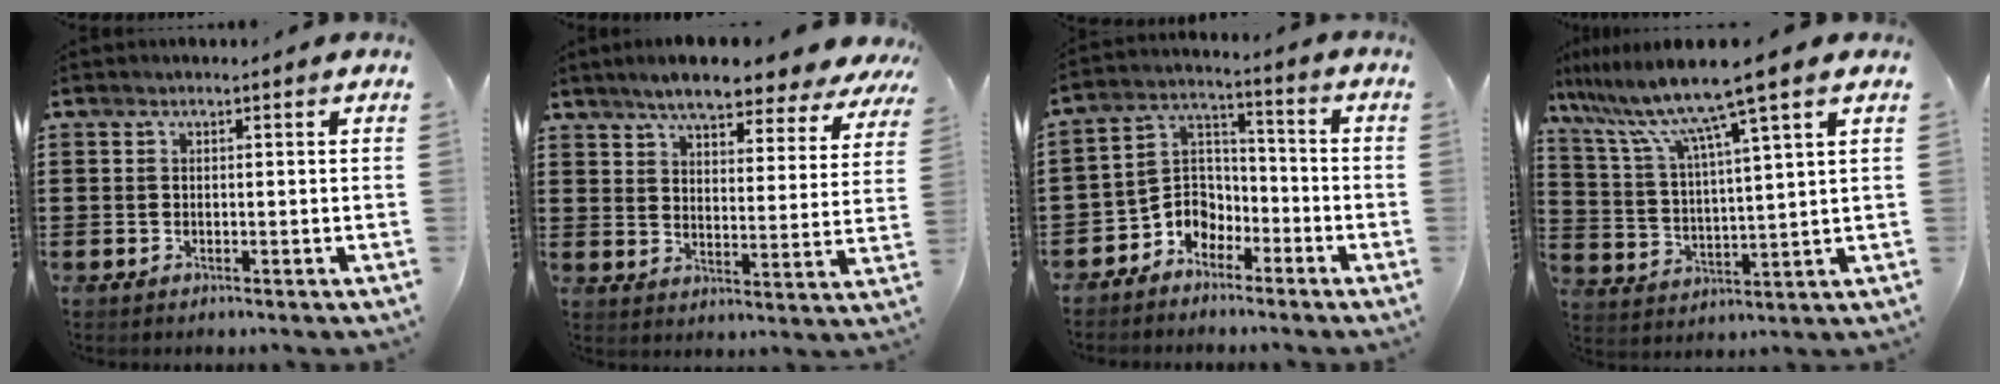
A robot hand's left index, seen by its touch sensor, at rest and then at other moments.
{"total": 7.1, "force": [6.5, 1.1, 2.7], "torque": [-0.074, -0.031, 0.113]}
{"total": 5.8, "force": [-4.2, 4.0, 0.7], "torque": [-0.035, 0.005, -0.089]}
{"total": 10.6, "force": [8.1, -0.4, 6.9], "torque": [-0.163, -0.040, 0.129]}